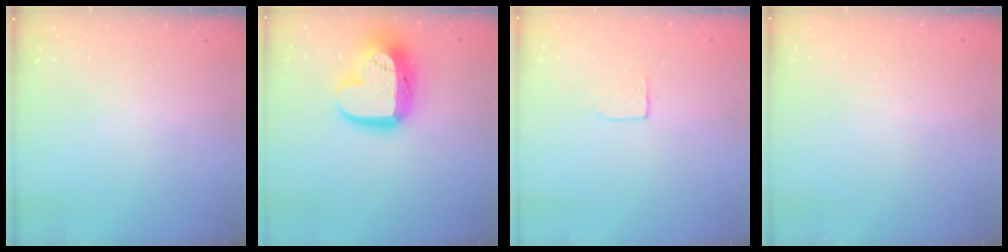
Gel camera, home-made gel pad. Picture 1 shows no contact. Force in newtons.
{"total": 19.0, "press": 19.0, "slide": 1.6}
{"total": 5.2, "press": 5.2, "slide": 0.4}
{"total": 0.0}